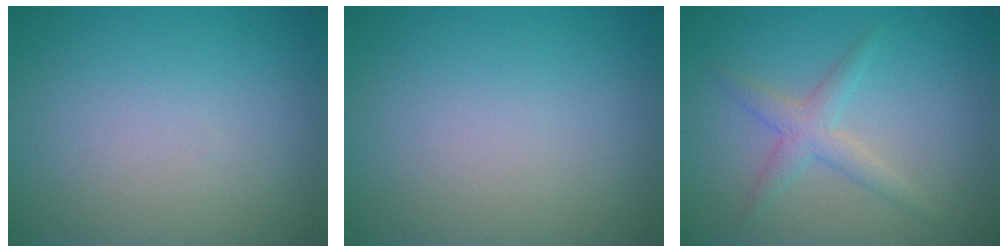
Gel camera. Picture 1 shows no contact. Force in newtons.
{"total": 0.0}
{"total": 2.4, "press": 2.4, "slide": 0.0}